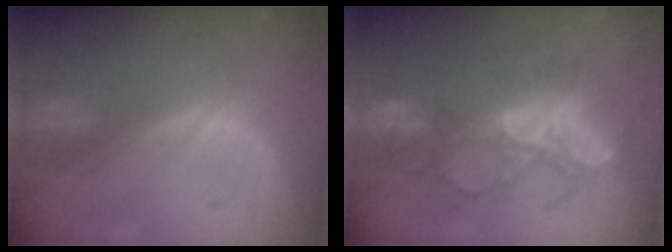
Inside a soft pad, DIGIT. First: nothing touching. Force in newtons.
{"total": 8.7, "press": 8.4, "slide": 2.4}